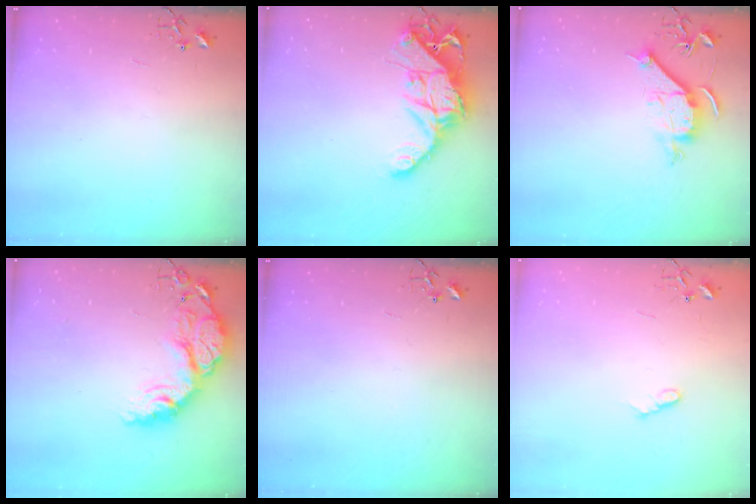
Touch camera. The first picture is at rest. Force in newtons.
{"total": 16.1, "press": 16.1, "slide": 1.6}
{"total": 10.4, "press": 10.4, "slide": 0.9}
{"total": 19.9, "press": 19.9, "slide": 1.4}
{"total": 0.0}
{"total": 7.2, "press": 7.1, "slide": 0.7}